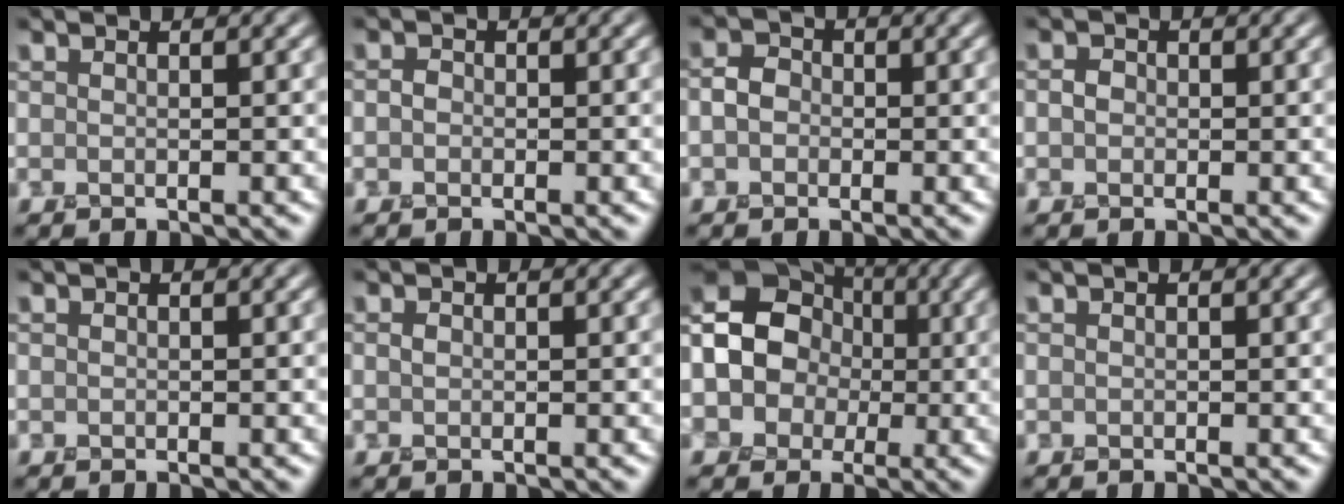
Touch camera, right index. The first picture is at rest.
{"total": 0.8, "force": [-0.2, 0.7, 0.3], "torque": [-0.003, 0.005, -0.005]}
{"total": 1.7, "force": [-0.2, 1.6, 0.7], "torque": [-0.009, 0.005, -0.010]}
{"total": 1.1, "force": [-0.1, 1.0, 0.5], "torque": [-0.006, 0.005, -0.005]}
{"total": 0.0}
{"total": 0.6, "force": [0.1, 0.5, 0.3], "torque": [-0.006, 0.004, 0.002]}
{"total": 10.7, "force": [-0.5, 9.4, 5.1], "torque": [-0.103, 0.030, -0.046]}
{"total": 0.0}